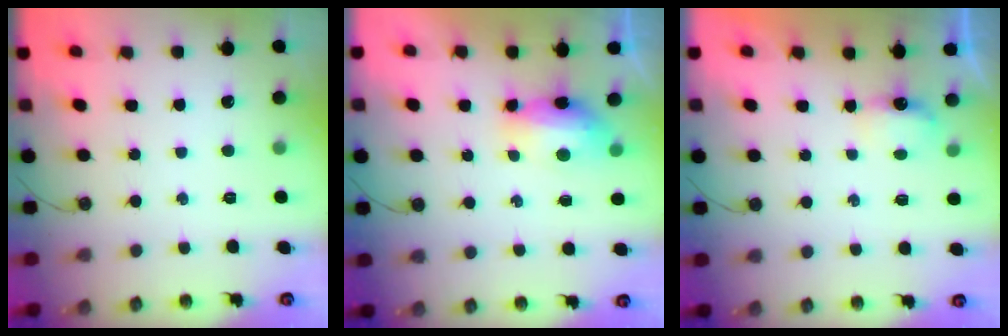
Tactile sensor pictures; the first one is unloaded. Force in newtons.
{"total": 7.7, "press": 7.5, "slide": 1.5}
{"total": 4.5, "press": 4.4, "slide": 0.8}